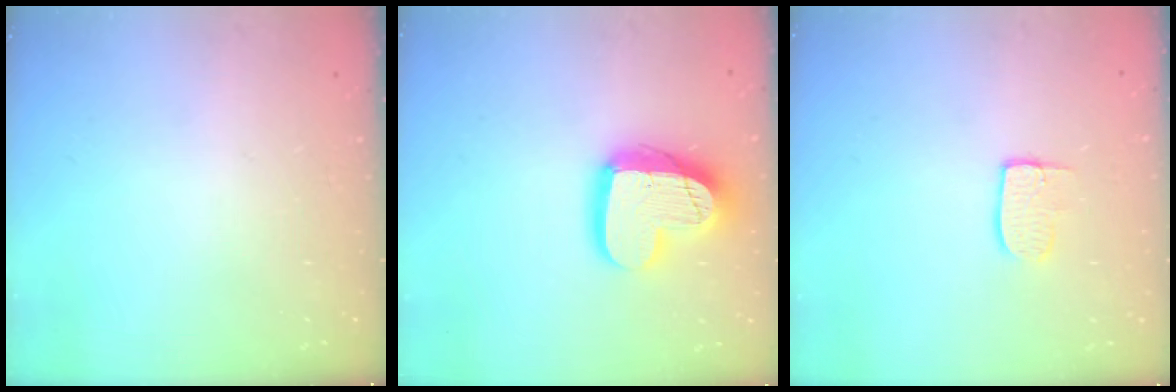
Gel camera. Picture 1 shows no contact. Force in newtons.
{"total": 17.4, "press": 17.4, "slide": 1.6}
{"total": 7.0, "press": 7.0, "slide": 0.3}